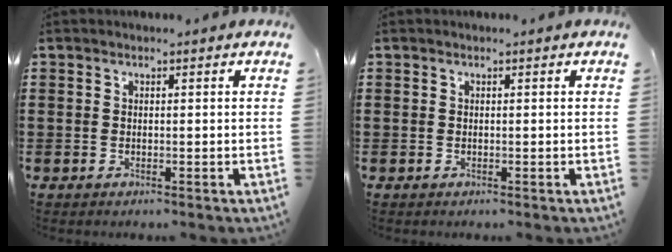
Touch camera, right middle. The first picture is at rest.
{"total": 0.0}